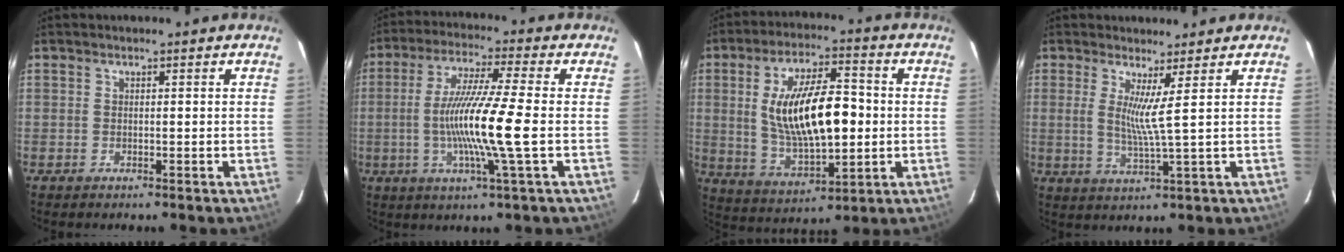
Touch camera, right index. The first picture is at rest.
{"total": 13.3, "force": [-2.1, -1.1, 13.1], "torque": [-0.248, -0.007, -0.043]}
{"total": 17.5, "force": [0.5, 6.9, 16.1], "torque": [-0.292, 0.004, 0.025]}
{"total": 4.4, "force": [1.8, -1.2, 3.9], "torque": [-0.070, -0.019, 0.025]}